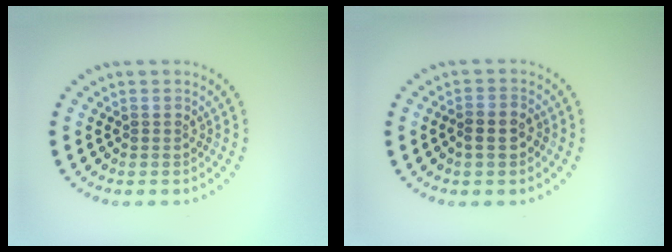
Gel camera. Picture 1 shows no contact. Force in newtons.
{"total": 2.1, "press": 2.0, "slide": 0.6}